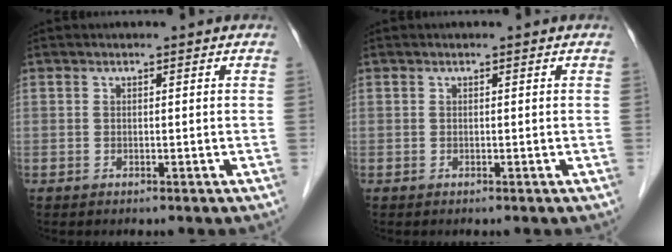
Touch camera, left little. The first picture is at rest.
{"total": 0.0}